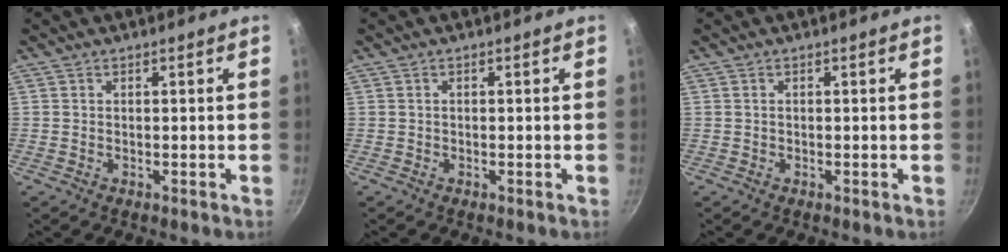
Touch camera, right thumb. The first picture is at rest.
{"total": 0.0}
{"total": 0.0}